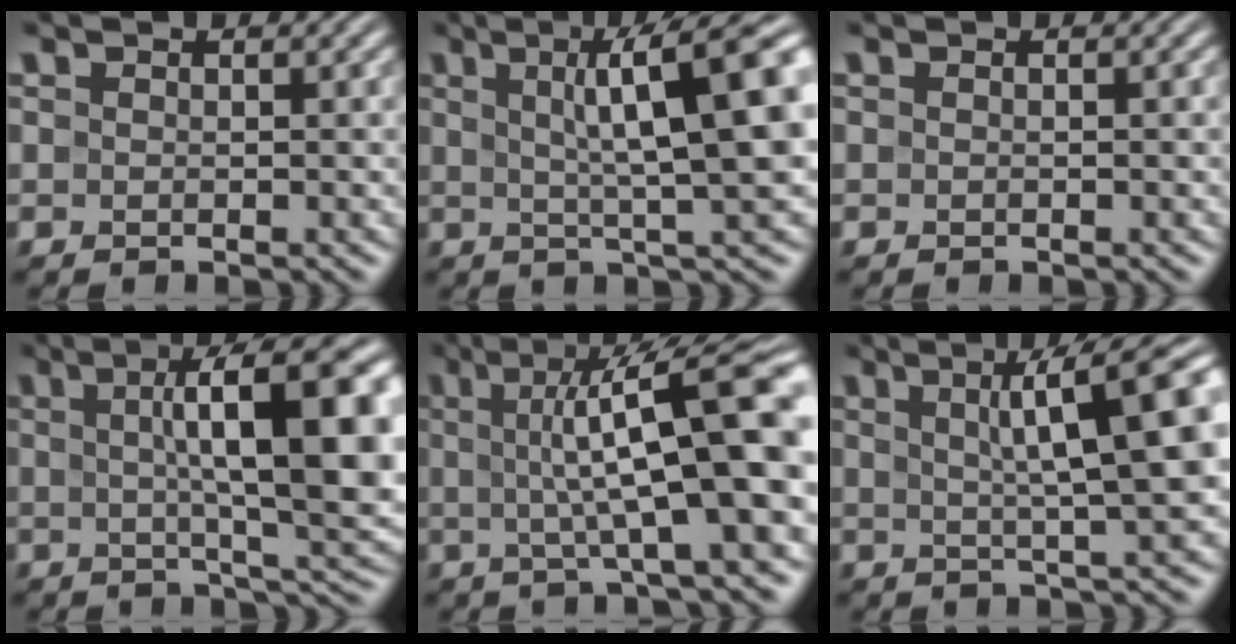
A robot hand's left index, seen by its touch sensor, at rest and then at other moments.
{"total": 11.2, "force": [2.5, 2.5, 10.6], "torque": [-0.143, 0.009, 0.035]}
{"total": 0.0}
{"total": 14.1, "force": [2.1, 3.9, 13.4], "torque": [-0.169, 0.007, 0.031]}
{"total": 12.1, "force": [1.2, 2.8, 11.7], "torque": [-0.165, 0.015, 0.014]}
{"total": 9.6, "force": [2.2, 2.1, 9.1], "torque": [-0.108, 0.015, 0.031]}